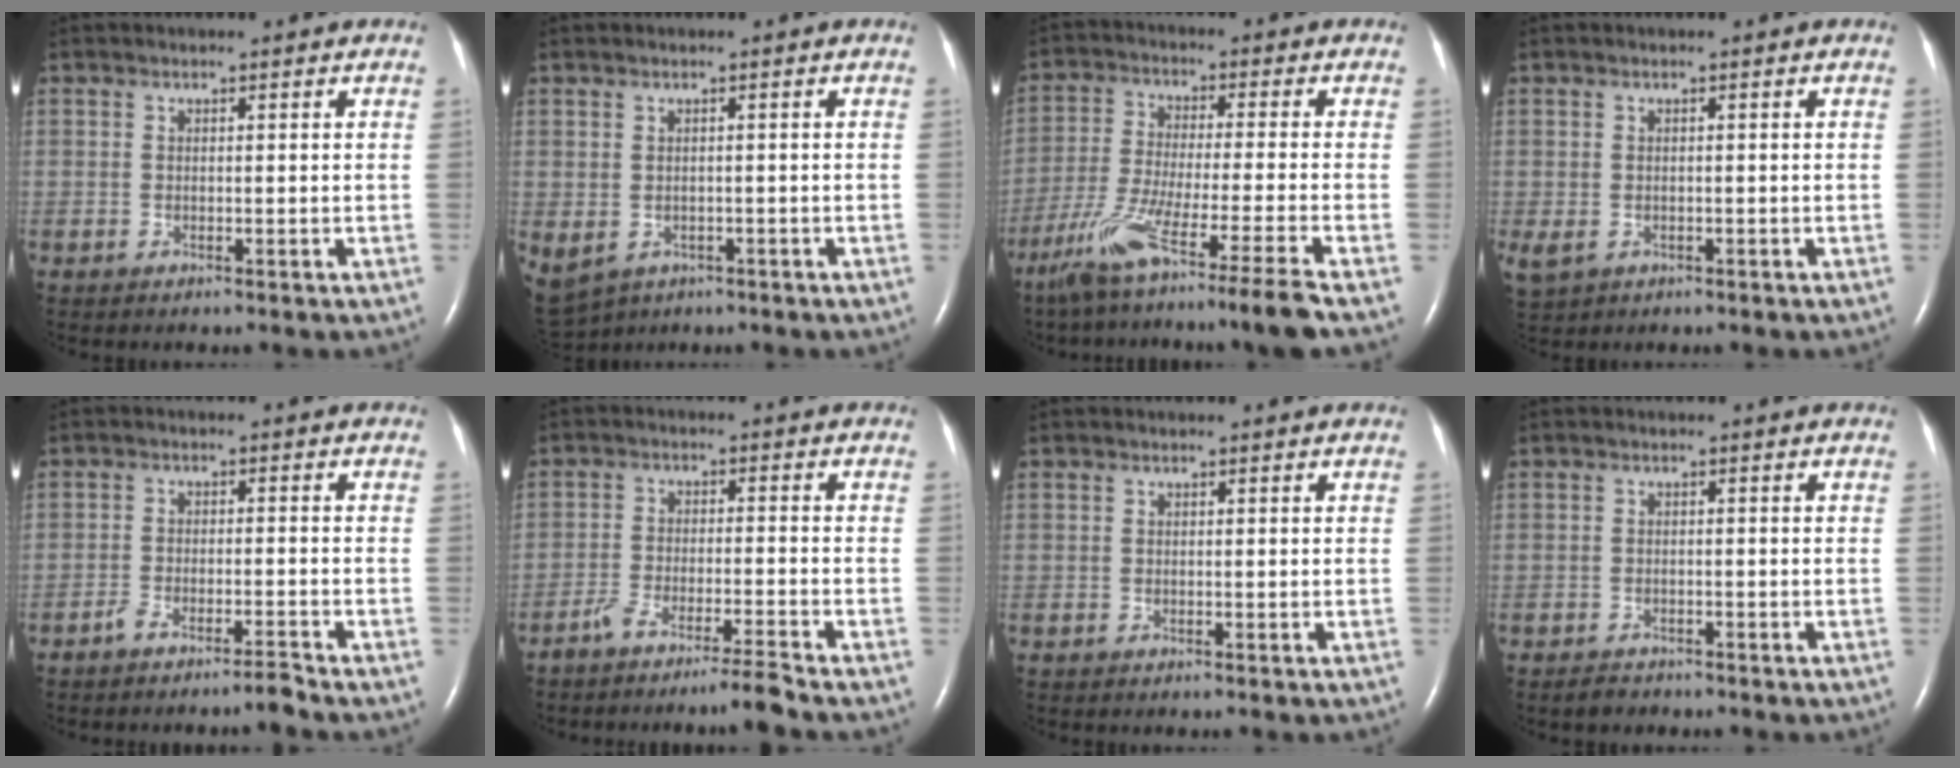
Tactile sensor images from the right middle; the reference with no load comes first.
{"total": 10.4, "force": [-4.4, 8.1, 4.9], "torque": [-0.142, -0.009, -0.053]}
{"total": 15.1, "force": [-11.1, -2.7, 9.8], "torque": [-0.172, -0.059, -0.182]}
{"total": 4.2, "force": [-1.2, 3.4, 2.2], "torque": [-0.054, -0.003, -0.005]}
{"total": 2.9, "force": [-2.6, -0.3, 1.0], "torque": [-0.025, -0.001, -0.049]}
{"total": 5.0, "force": [-4.3, -1.0, 2.2], "torque": [-0.045, -0.009, -0.082]}
{"total": 0.0}
{"total": 1.7, "force": [-1.4, 0.8, 0.3], "torque": [-0.015, -0.001, -0.021]}